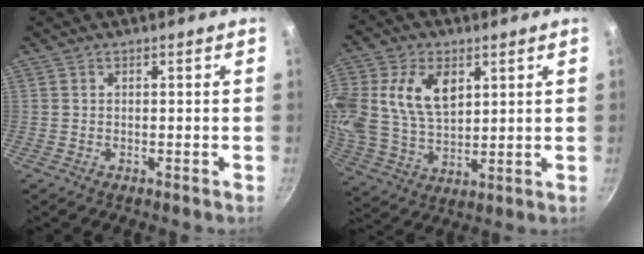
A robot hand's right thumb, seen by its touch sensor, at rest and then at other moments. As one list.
[{"total": 16.4, "force": [5.0, 10.9, 11.2], "torque": [-0.222, -0.010, 0.099]}]